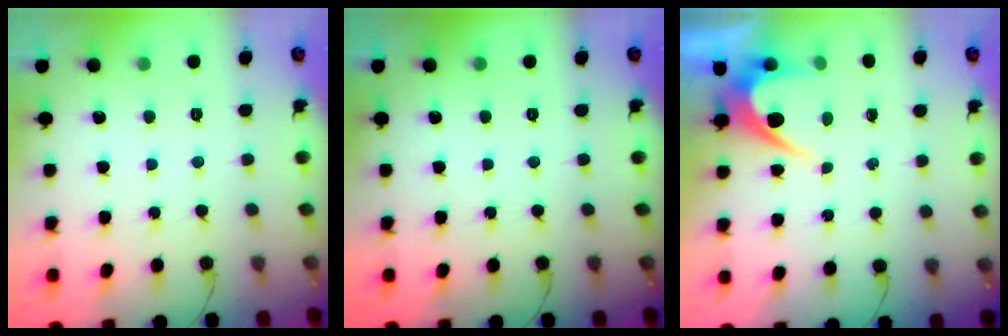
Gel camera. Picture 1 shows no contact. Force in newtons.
{"total": 0.0}
{"total": 4.6, "press": 4.6, "slide": 0.3}